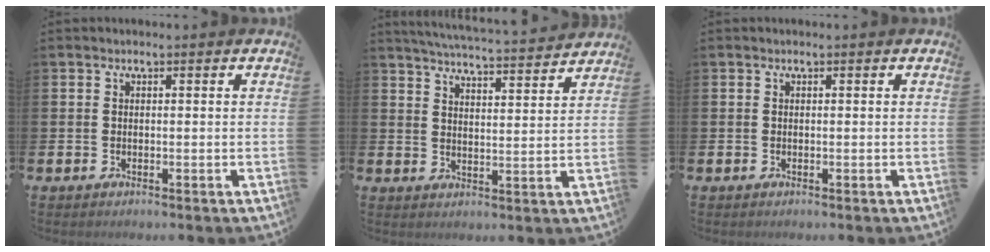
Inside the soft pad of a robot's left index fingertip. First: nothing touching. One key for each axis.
{"total": 5.0, "fx": 4.9, "fy": -0.3, "fz": 0.8, "tx": -0.030, "ty": -0.040, "tz": 0.082}
{"total": 0.0}